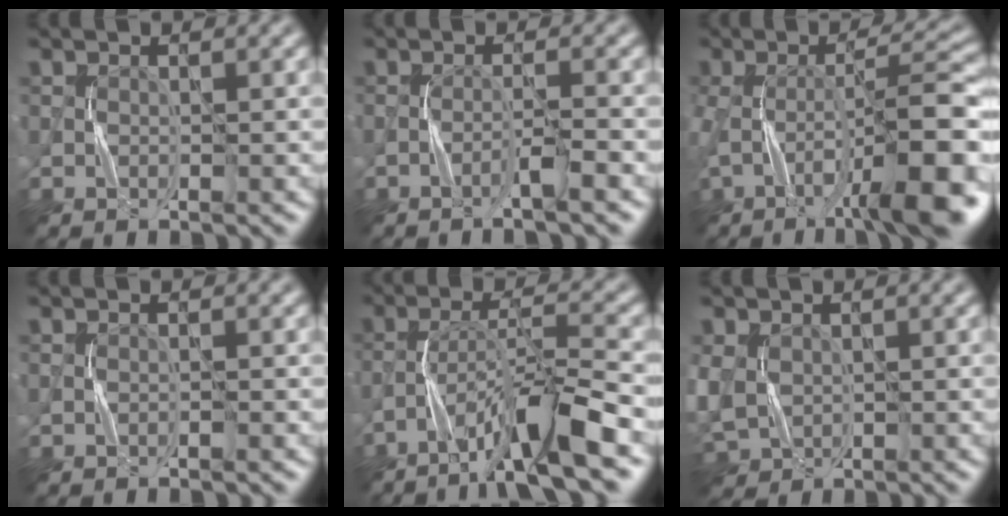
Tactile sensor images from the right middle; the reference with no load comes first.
{"total": 1.9, "force": [-1.2, 0.0, 1.5], "torque": [-0.018, 0.009, -0.033]}
{"total": 11.5, "force": [-3.8, 3.2, 10.3], "torque": [-0.156, 0.004, -0.061]}
{"total": 0.0}
{"total": 7.9, "force": [-4.9, 0.9, 6.1], "torque": [-0.103, 0.013, -0.087]}
{"total": 4.2, "force": [0.1, 3.2, 2.6], "torque": [-0.073, -0.003, 0.000]}